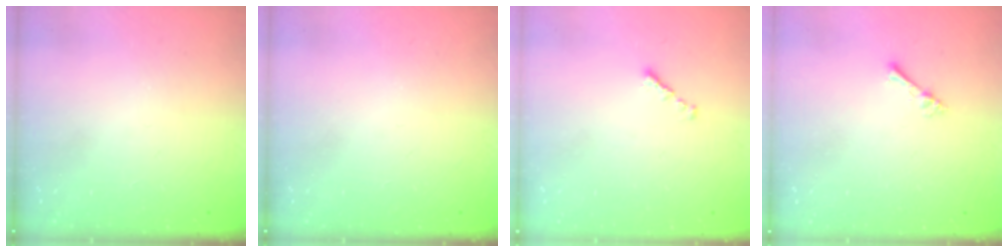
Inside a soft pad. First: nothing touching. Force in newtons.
{"total": 0.0}
{"total": 1.3, "press": 1.1, "slide": 0.6}
{"total": 1.0, "press": 1.0, "slide": 0.3}